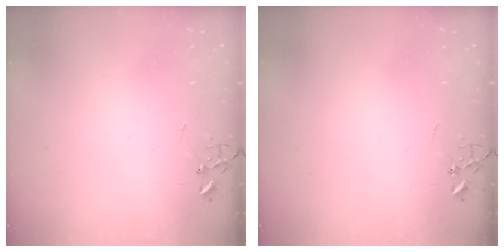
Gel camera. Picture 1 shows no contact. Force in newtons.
{"total": 0.0}